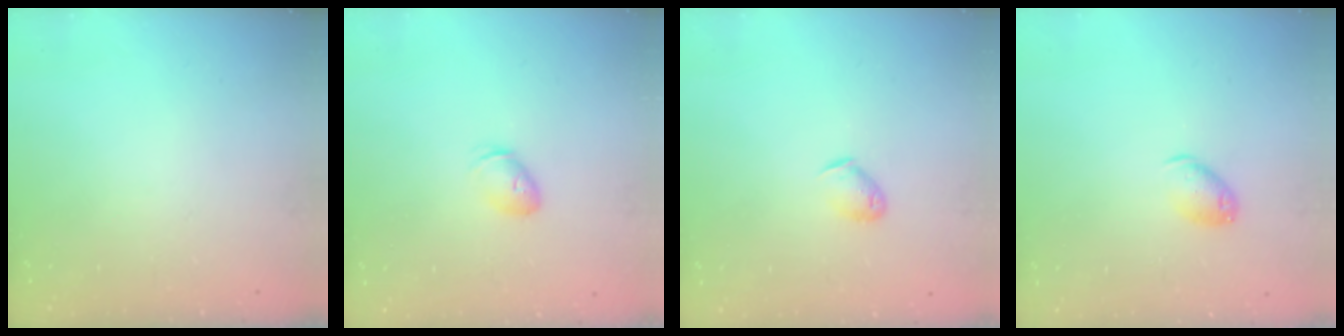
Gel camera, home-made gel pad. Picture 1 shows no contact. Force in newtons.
{"total": 6.4, "press": 6.3, "slide": 1.0}
{"total": 3.6, "press": 3.6, "slide": 0.6}
{"total": 7.3, "press": 7.2, "slide": 0.9}